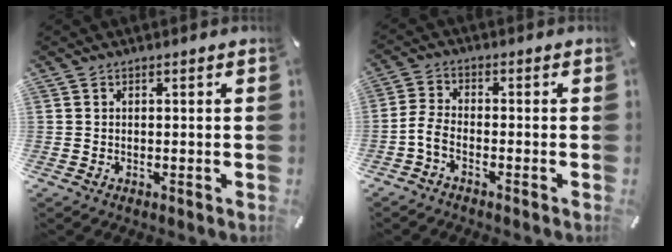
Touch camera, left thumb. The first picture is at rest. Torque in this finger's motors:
{"motor_torque": [0.07, 0.02, 0.42, 0.27, 0.00]}